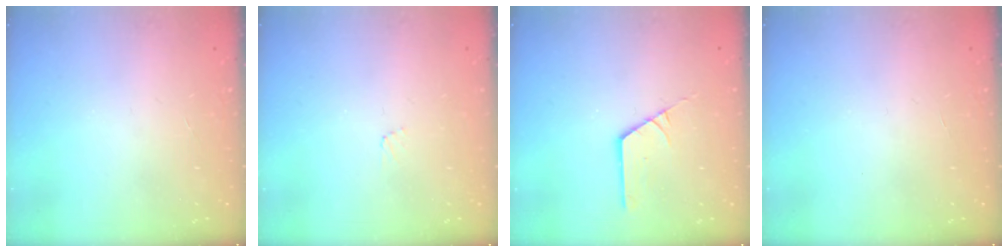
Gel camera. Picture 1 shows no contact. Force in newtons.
{"total": 3.5, "press": 3.5, "slide": 0.4}
{"total": 2.3, "press": 2.3, "slide": 0.3}
{"total": 0.0}